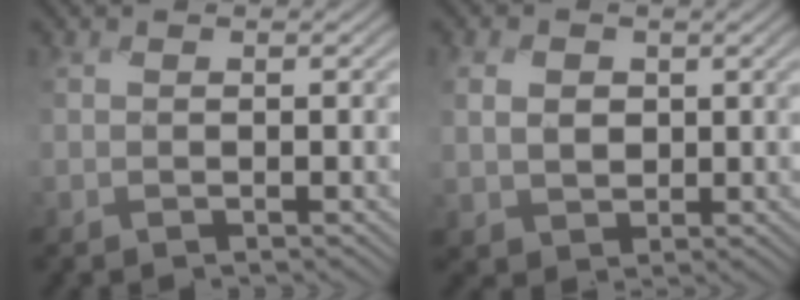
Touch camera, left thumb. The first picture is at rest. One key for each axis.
{"total": 3.5, "fx": 0.2, "fy": 3.2, "fz": 1.5, "tx": -0.055, "ty": -0.005, "tz": 0.000}